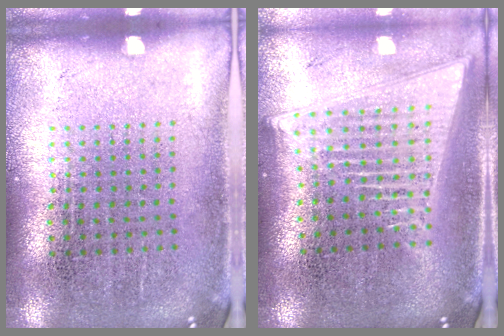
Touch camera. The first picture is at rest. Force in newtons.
{"total": 2.1, "press": 1.8, "slide": 1.1}